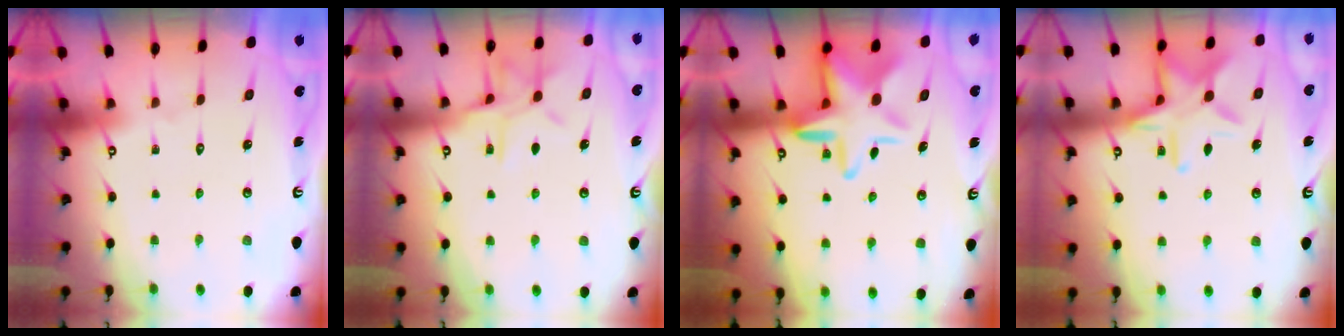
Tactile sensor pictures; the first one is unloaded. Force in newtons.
{"total": 9.6, "press": 9.6, "slide": 0.7}
{"total": 14.0, "press": 13.7, "slide": 2.5}
{"total": 13.7, "press": 13.6, "slide": 1.0}